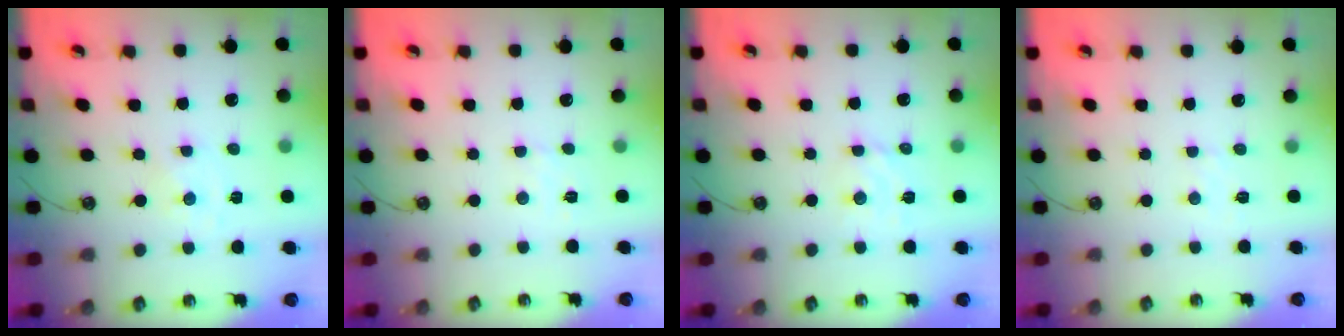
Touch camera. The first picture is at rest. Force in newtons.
{"total": 2.6, "press": 2.6, "slide": 0.4}
{"total": 3.9, "press": 3.8, "slide": 0.8}
{"total": 2.5, "press": 2.5, "slide": 0.4}